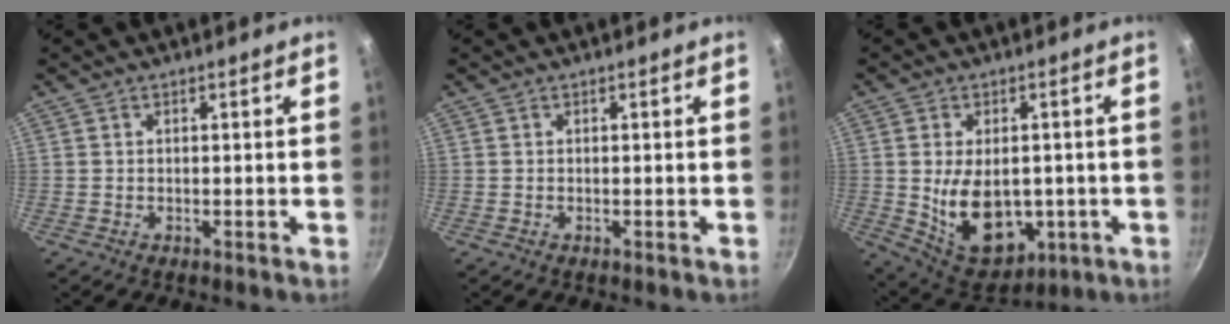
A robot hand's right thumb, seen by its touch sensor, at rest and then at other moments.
{"total": 0.0}
{"total": 14.8, "force": [-1.6, 9.7, 11.0], "torque": [-0.146, -0.013, 0.001]}